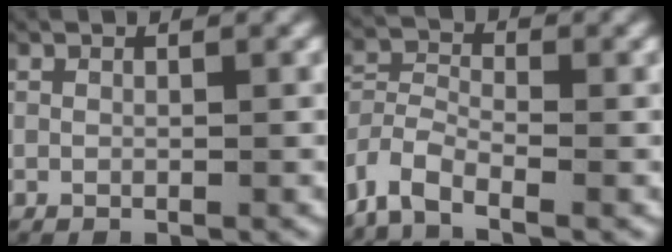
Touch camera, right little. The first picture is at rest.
{"total": 6.0, "force": [-3.1, 4.3, 2.7], "torque": [-0.086, -0.026, -0.053]}